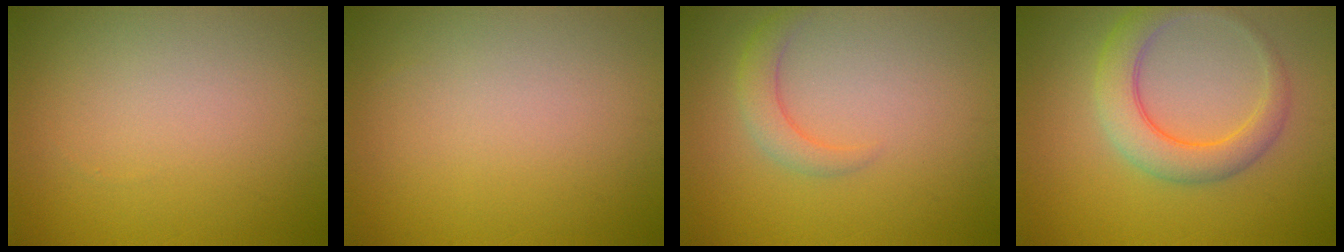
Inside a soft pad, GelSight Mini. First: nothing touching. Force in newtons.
{"total": 0.0}
{"total": 2.2, "press": 2.2, "slide": 0.3}
{"total": 4.6, "press": 4.6, "slide": 0.2}